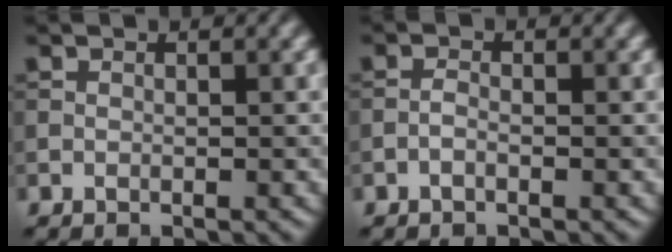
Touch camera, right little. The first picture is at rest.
{"total": 0.8, "force": [-0.5, 0.2, 0.6], "torque": [-0.013, 0.001, -0.013]}